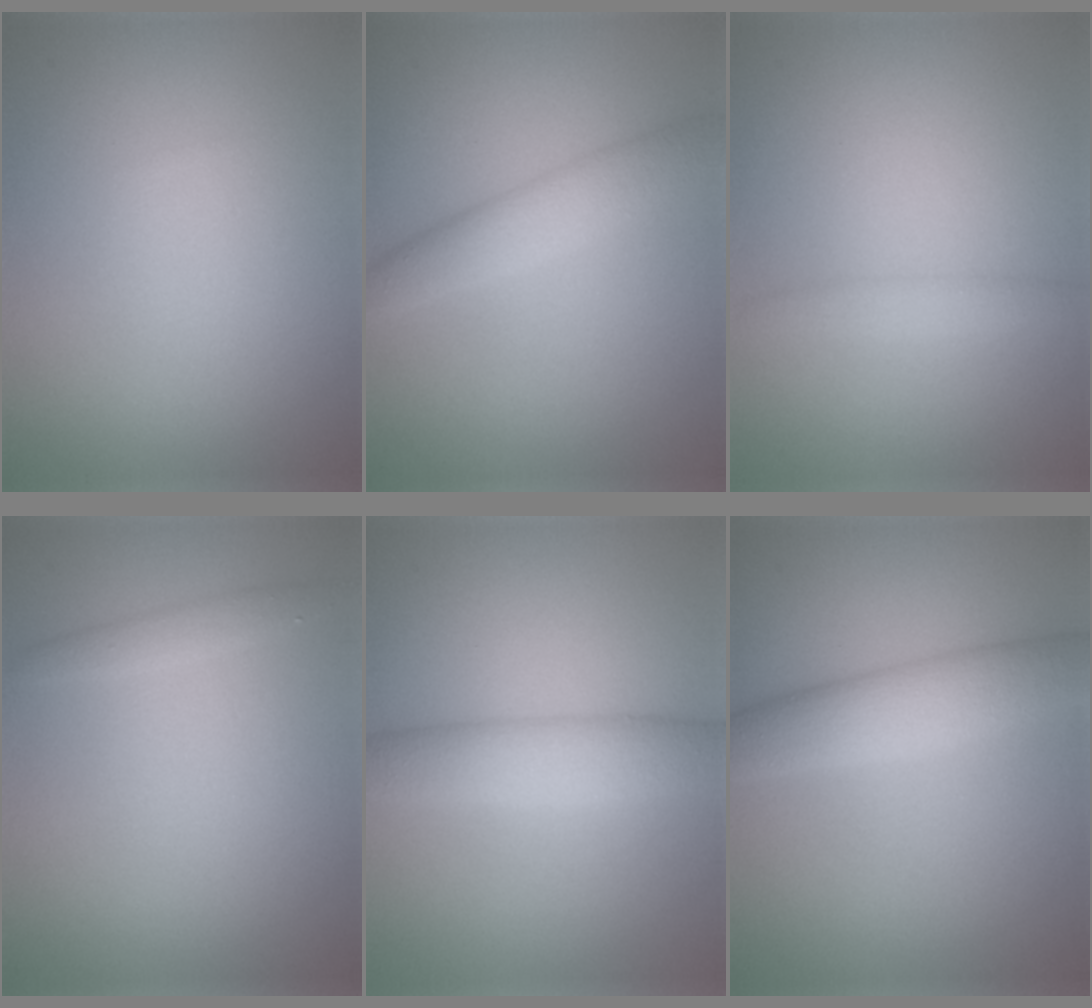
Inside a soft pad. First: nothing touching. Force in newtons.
{"total": 3.5, "press": 3.5, "slide": 0.1}
{"total": 1.3, "press": 1.3, "slide": 0.1}
{"total": 1.1, "press": 1.1, "slide": 0.0}
{"total": 4.8, "press": 4.8, "slide": 0.2}
{"total": 4.9, "press": 4.9, "slide": 0.1}